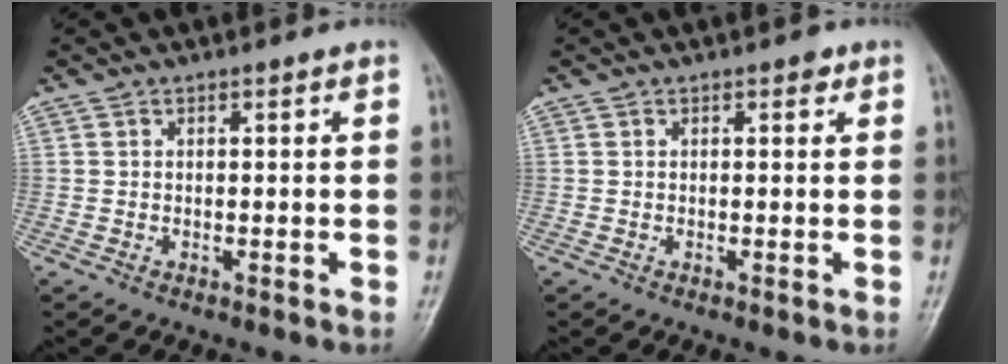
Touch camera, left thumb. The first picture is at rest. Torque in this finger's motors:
{"motor_torque": [0.19, -0.11, 0.08, -0.20, 0.02]}